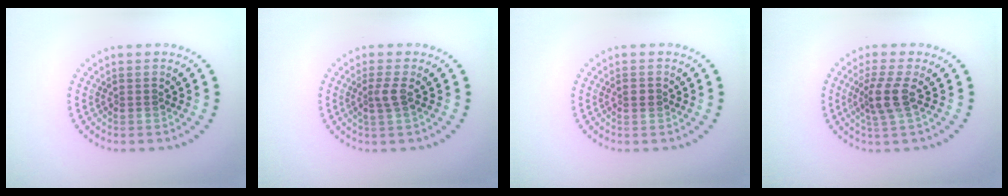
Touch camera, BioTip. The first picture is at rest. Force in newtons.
{"total": 1.6, "press": 1.2, "slide": 1.1}
{"total": 1.2, "press": 1.2, "slide": 0.1}
{"total": 2.8, "press": 2.1, "slide": 1.8}